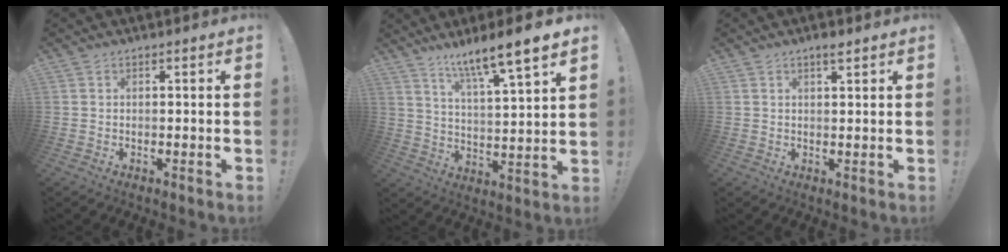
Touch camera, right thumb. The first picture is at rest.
{"total": 11.0, "force": [8.6, -0.1, 6.9], "torque": [-0.116, -0.064, 0.138]}
{"total": 2.5, "force": [1.7, 0.4, 1.8], "torque": [-0.022, -0.006, 0.025]}